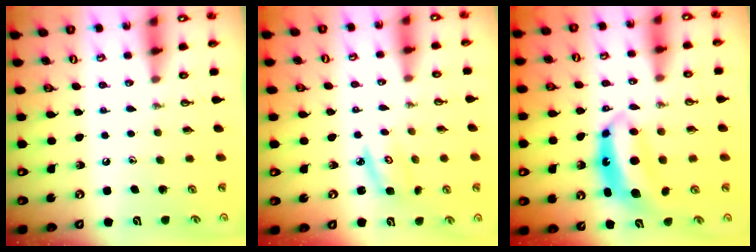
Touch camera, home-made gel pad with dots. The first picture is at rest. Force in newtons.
{"total": 3.3, "press": 3.3, "slide": 0.3}
{"total": 7.6, "press": 7.5, "slide": 0.7}